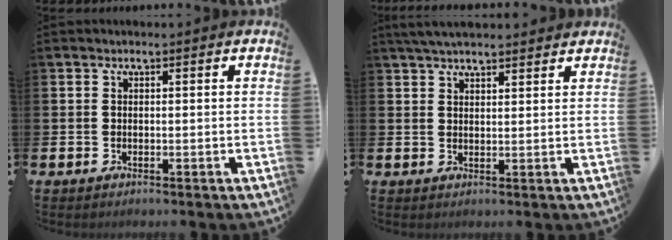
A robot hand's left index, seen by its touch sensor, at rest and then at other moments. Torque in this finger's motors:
{"motor_torque": [1.03, -1.11, 0.77, 0.21]}